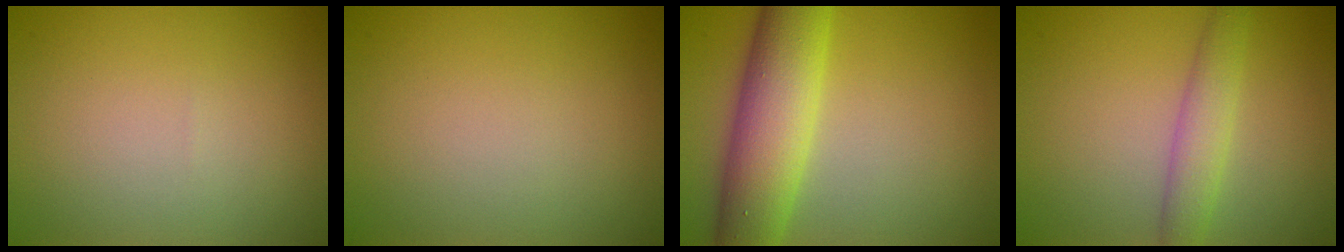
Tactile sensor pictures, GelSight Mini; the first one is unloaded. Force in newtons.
{"total": 0.0}
{"total": 8.2, "press": 8.2, "slide": 0.3}
{"total": 2.7, "press": 2.7, "slide": 0.0}